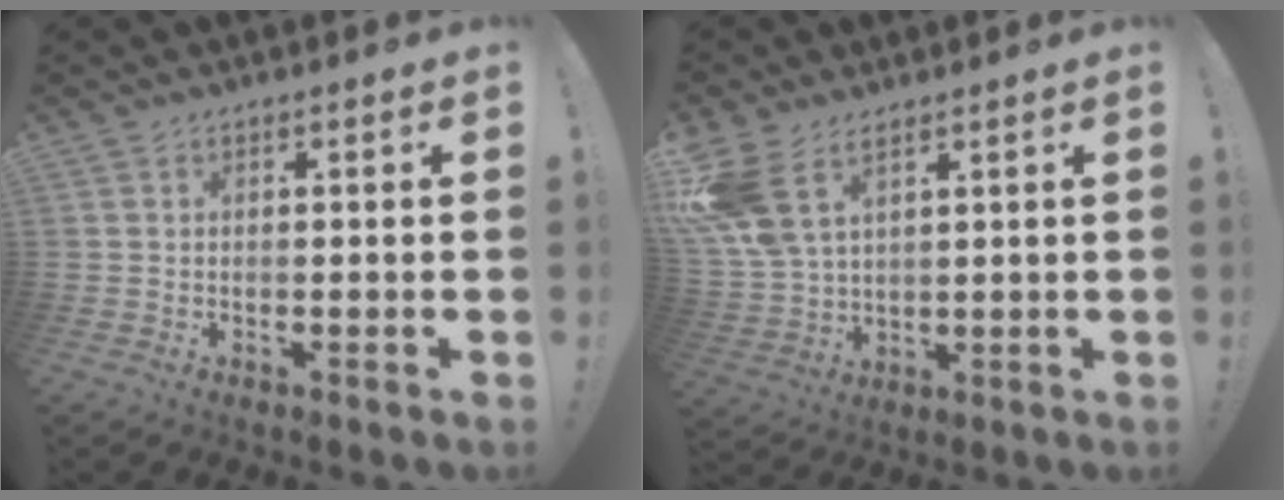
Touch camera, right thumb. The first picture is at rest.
{"total": 10.0, "force": [6.1, 5.1, 6.2], "torque": [-0.137, -0.024, 0.121]}